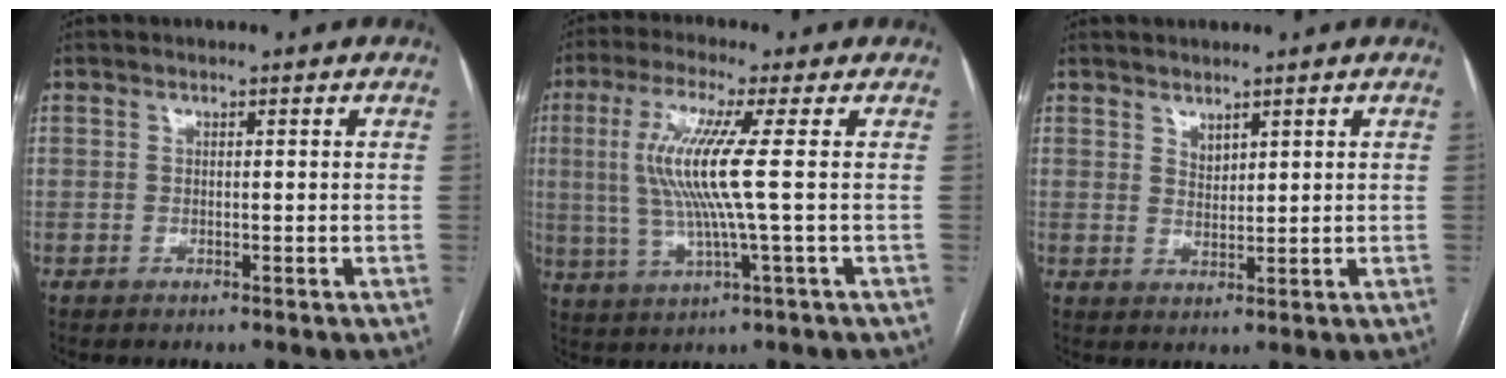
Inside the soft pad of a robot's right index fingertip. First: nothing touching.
{"total": 10.3, "force": [1.1, -0.7, 10.2], "torque": [-0.224, 0.000, 0.019]}
{"total": 1.9, "force": [1.5, 0.8, 0.8], "torque": [-0.015, -0.006, 0.033]}